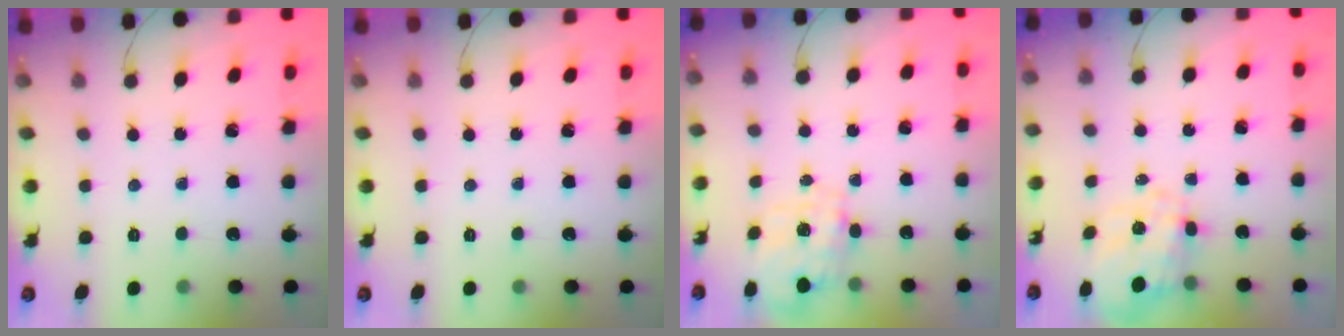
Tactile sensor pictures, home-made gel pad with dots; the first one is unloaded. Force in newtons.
{"total": 0.0}
{"total": 9.5, "press": 9.5, "slide": 0.6}
{"total": 9.1, "press": 9.0, "slide": 1.5}